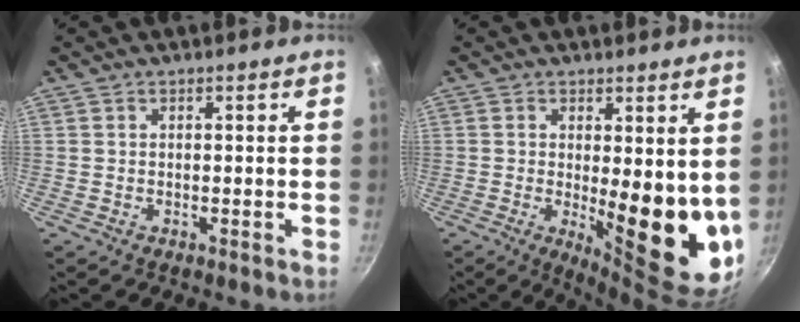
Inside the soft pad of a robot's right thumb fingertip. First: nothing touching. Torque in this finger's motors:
{"motor_torque": [1.44, 3.56, 2.07, -0.05, 0.43]}